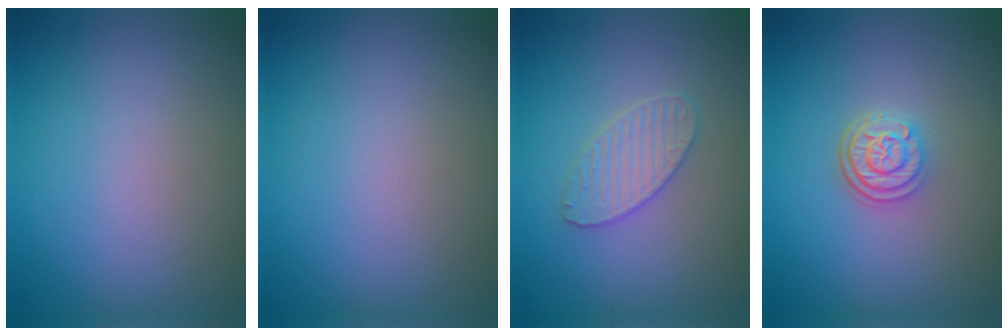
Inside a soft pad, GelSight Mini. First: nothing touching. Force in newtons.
{"total": 0.0}
{"total": 2.6, "press": 2.6, "slide": 0.2}
{"total": 2.9, "press": 2.4, "slide": 1.7}